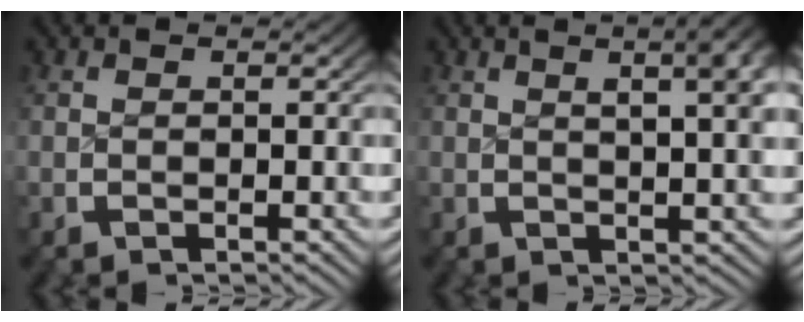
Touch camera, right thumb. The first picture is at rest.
{"total": 7.0, "force": [2.6, 2.8, 5.9], "torque": [-0.054, 0.016, 0.032]}